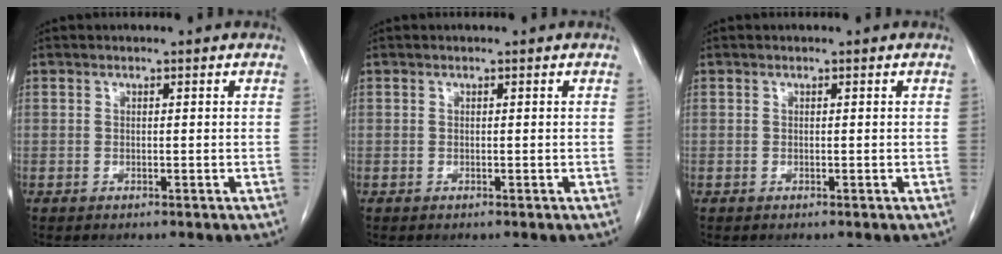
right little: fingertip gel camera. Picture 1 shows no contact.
{"total": 0.0}
{"total": 0.0}